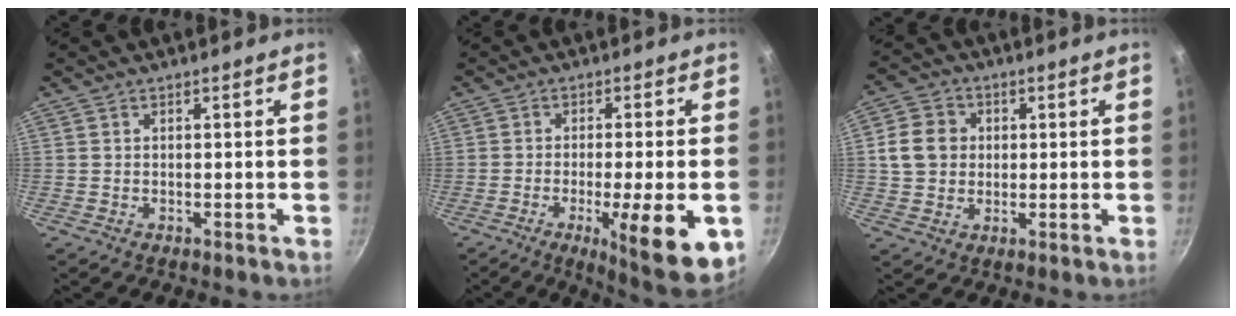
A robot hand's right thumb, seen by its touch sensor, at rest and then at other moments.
{"total": 13.9, "force": [-4.4, 2.7, 12.9], "torque": [-0.174, 0.003, -0.058]}
{"total": 8.0, "force": [1.1, 6.9, 3.7], "torque": [-0.041, 0.005, 0.010]}